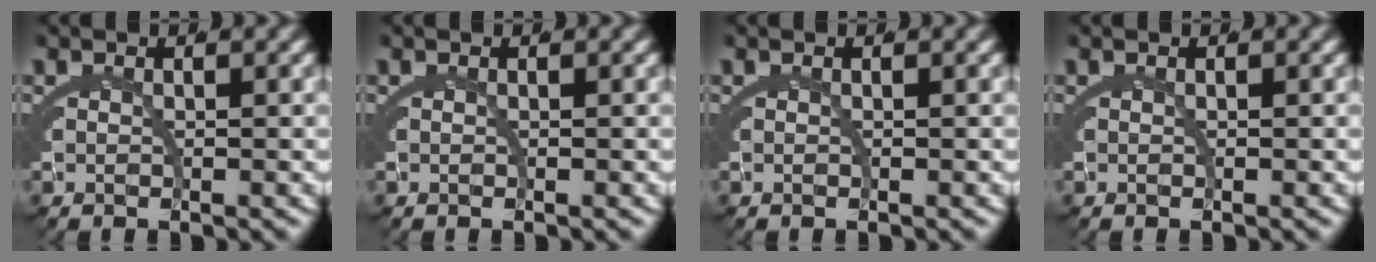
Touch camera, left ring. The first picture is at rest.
{"total": 0.0}
{"total": 0.0}
{"total": 0.0}